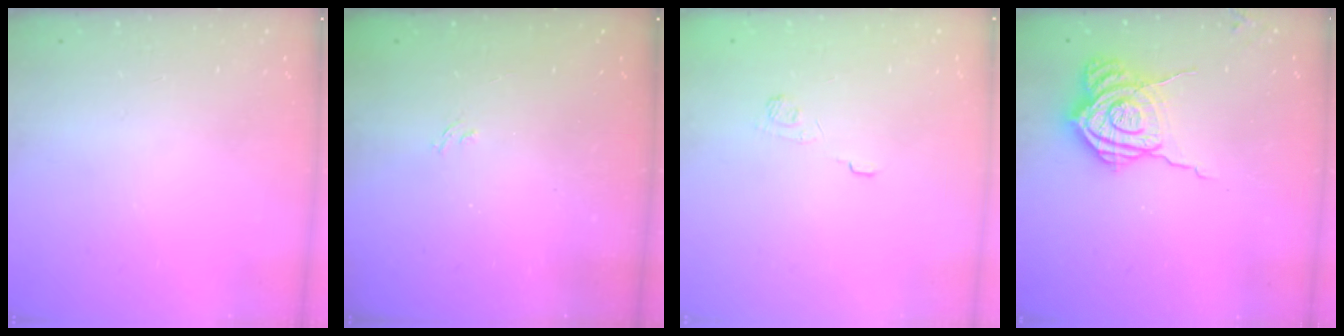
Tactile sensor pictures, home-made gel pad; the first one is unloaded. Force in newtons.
{"total": 1.3, "press": 0.7, "slide": 1.2}
{"total": 2.3, "press": 1.9, "slide": 1.4}
{"total": 11.2, "press": 11.1, "slide": 1.3}